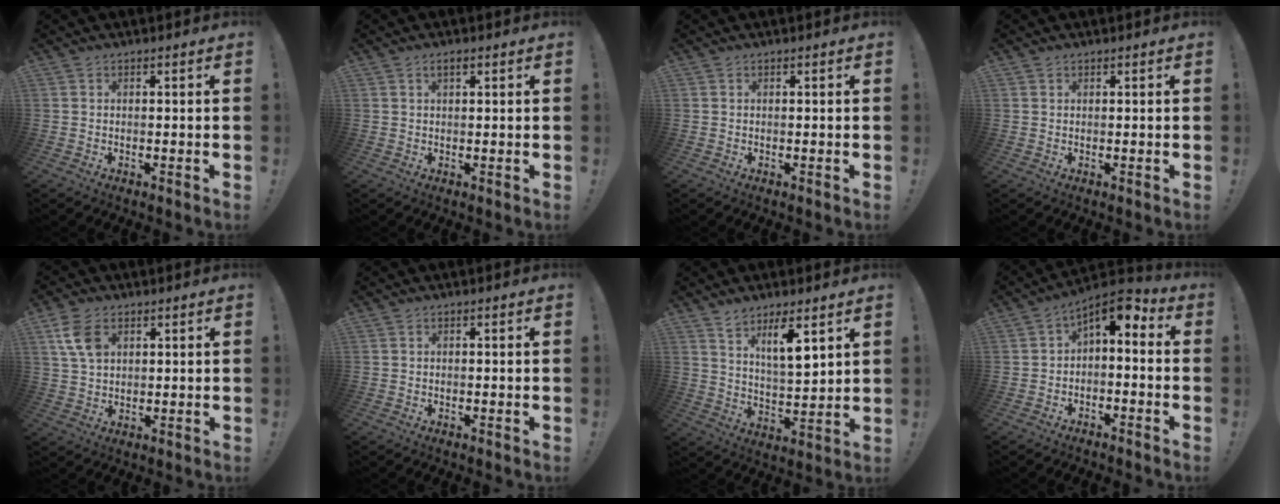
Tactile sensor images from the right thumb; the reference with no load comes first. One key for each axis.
{"total": 2.0, "fx": 1.0, "fy": 0.8, "fz": 1.5, "tx": -0.031, "ty": 0.003, "tz": 0.018}
{"total": 0.0}
{"total": 0.6, "fx": 0.5, "fy": 0.4, "fz": 0.0, "tx": 0.005, "ty": -0.003, "tz": 0.008}
{"total": 8.0, "fx": 3.3, "fy": 5.3, "fz": 5.0, "tx": -0.093, "ty": -0.003, "tz": 0.066}
{"total": 0.0}
{"total": 9.1, "fx": 6.8, "fy": 1.7, "fz": 5.8, "tx": -0.097, "ty": -0.043, "tz": 0.117}
{"total": 5.2, "fx": 0.9, "fy": 2.5, "fz": 4.4, "tx": -0.062, "ty": -0.011, "tz": 0.018}